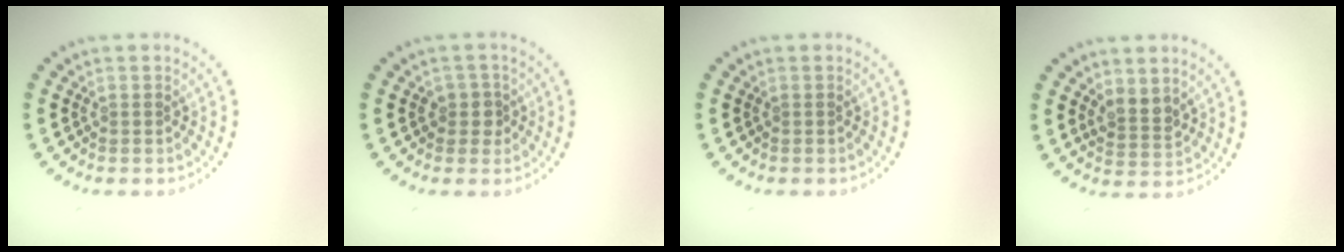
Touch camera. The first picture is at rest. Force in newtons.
{"total": 1.7, "press": 1.4, "slide": 1.0}
{"total": 0.0}
{"total": 2.0, "press": 1.6, "slide": 1.2}